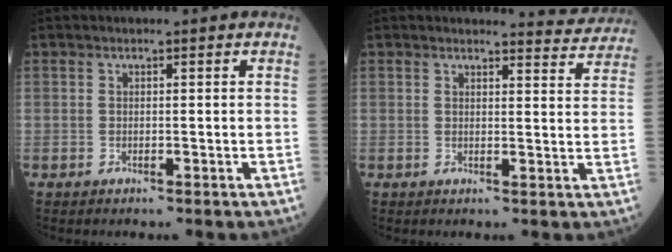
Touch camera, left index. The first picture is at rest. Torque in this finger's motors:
{"motor_torque": [0.11, -0.13, 0.00, -0.03]}